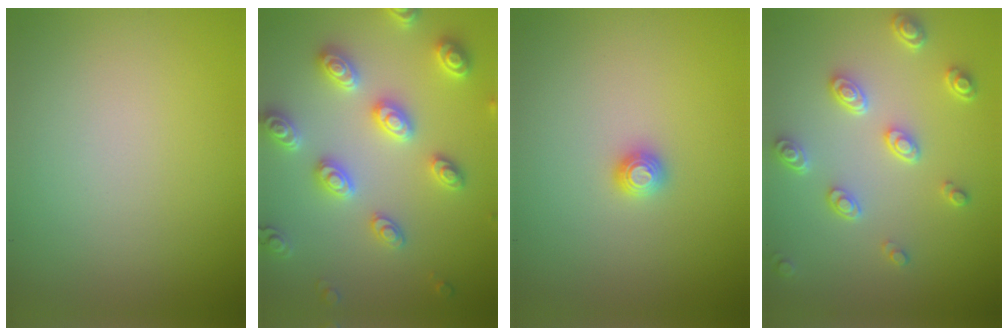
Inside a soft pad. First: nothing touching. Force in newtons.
{"total": 5.0, "press": 4.8, "slide": 1.1}
{"total": 1.2, "press": 1.2, "slide": 0.1}
{"total": 4.0, "press": 3.1, "slide": 2.6}